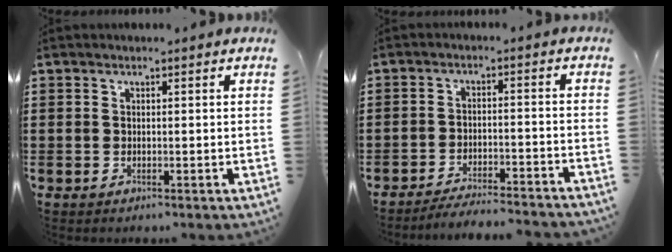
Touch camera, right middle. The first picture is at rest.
{"total": 3.9, "force": [-3.7, -0.1, 0.9], "torque": [-0.017, 0.001, -0.076]}